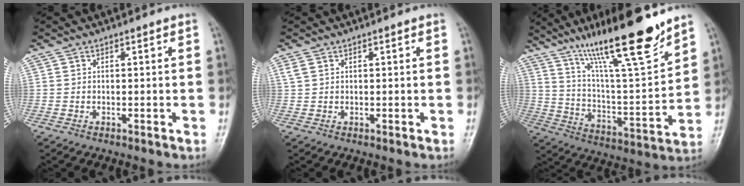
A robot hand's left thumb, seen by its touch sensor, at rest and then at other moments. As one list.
[{"total": 1.2, "force": [0.6, 0.7, 0.7], "torque": [-0.017, 0.009, 0.017]}, {"total": 20.2, "force": [14.7, 2.8, 13.6], "torque": [-0.202, -0.074, 0.256]}]